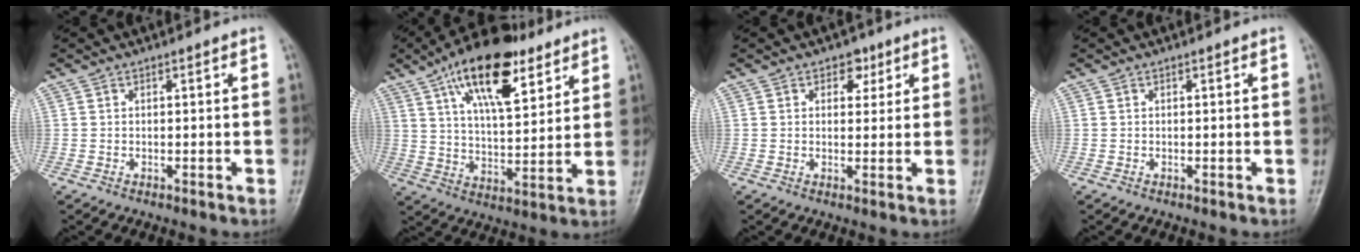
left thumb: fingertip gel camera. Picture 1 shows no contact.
{"total": 18.3, "force": [10.0, 7.7, 13.3], "torque": [-0.188, -0.031, 0.168]}
{"total": 3.4, "force": [1.7, 2.5, 1.6], "torque": [0.006, -0.005, 0.020]}
{"total": 0.0}